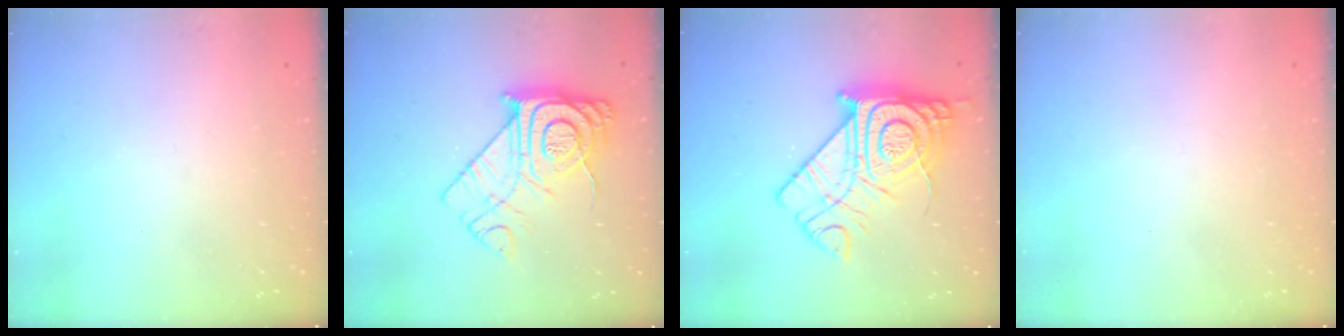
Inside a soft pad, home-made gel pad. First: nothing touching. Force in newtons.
{"total": 16.4, "press": 16.3, "slide": 1.7}
{"total": 21.8, "press": 21.8, "slide": 2.0}
{"total": 1.7, "press": 1.7, "slide": 0.1}